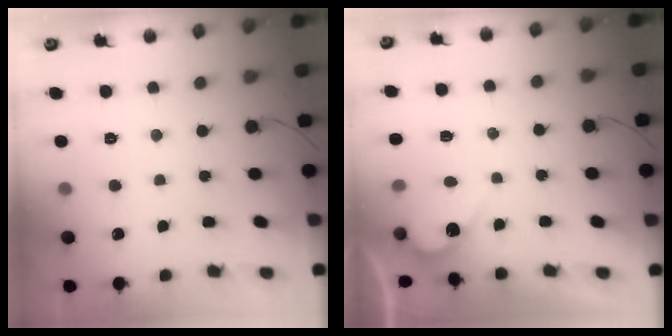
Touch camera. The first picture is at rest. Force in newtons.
{"total": 3.7, "press": 3.7, "slide": 0.2}